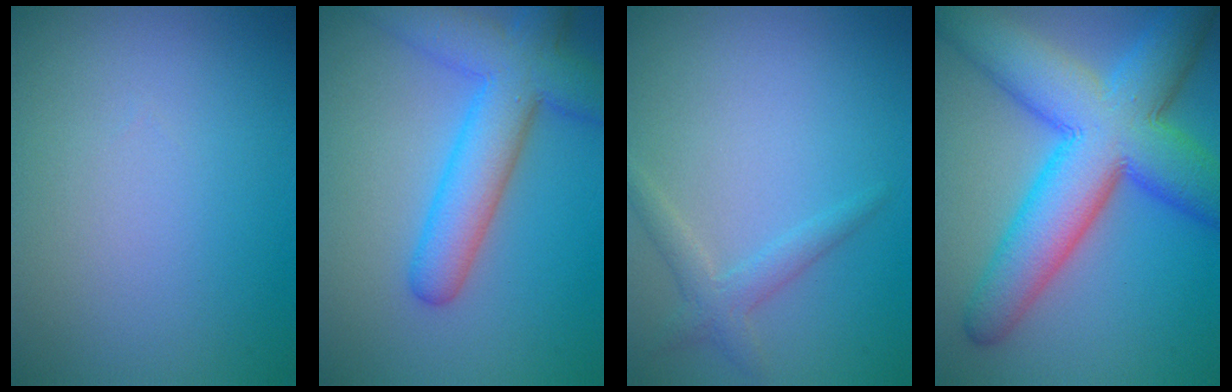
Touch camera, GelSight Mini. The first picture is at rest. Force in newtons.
{"total": 7.4, "press": 7.4, "slide": 0.3}
{"total": 1.9, "press": 1.9, "slide": 0.0}
{"total": 12.6, "press": 12.6, "slide": 0.2}